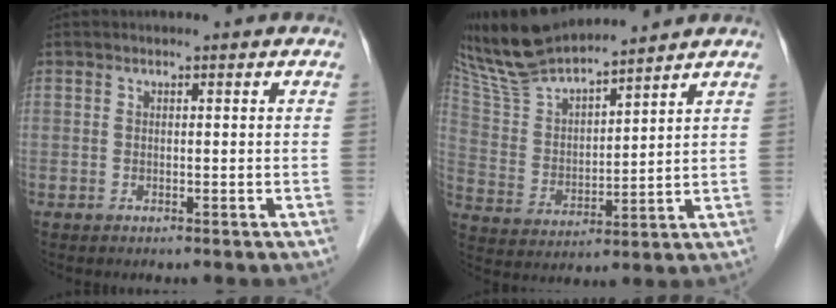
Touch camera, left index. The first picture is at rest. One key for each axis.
{"total": 13.3, "fx": 12.4, "fy": 1.0, "fz": 4.8, "tx": -0.107, "ty": 0.016, "tz": 0.248}